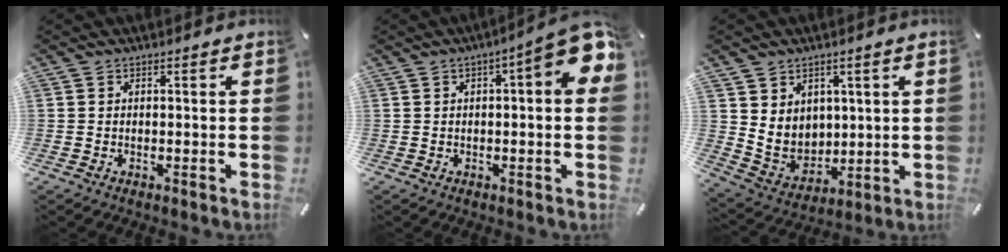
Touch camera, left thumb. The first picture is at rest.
{"total": 9.3, "force": [2.9, 2.1, 8.6], "torque": [-0.108, -0.027, 0.045]}
{"total": 8.1, "force": [3.7, 7.1, 0.8], "torque": [-0.027, -0.040, 0.078]}